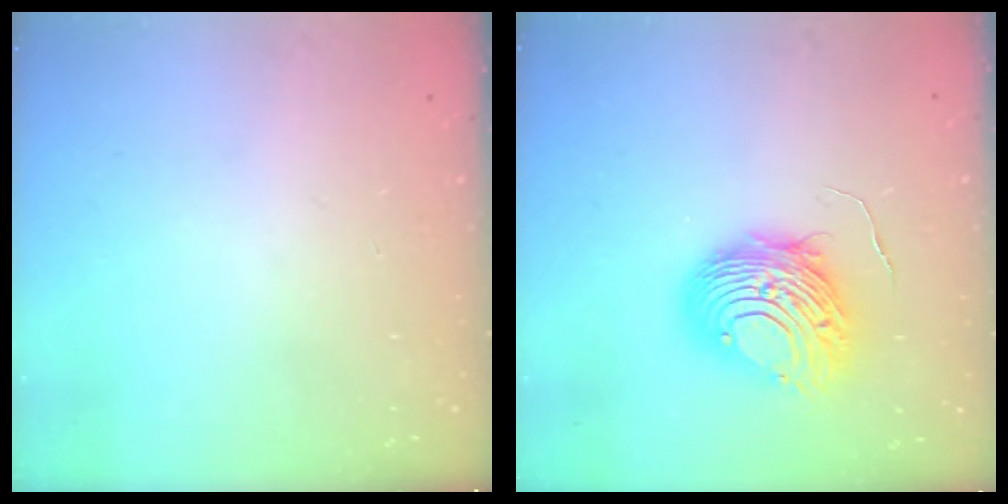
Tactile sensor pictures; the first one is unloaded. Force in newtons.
{"total": 11.4, "press": 11.3, "slide": 0.8}